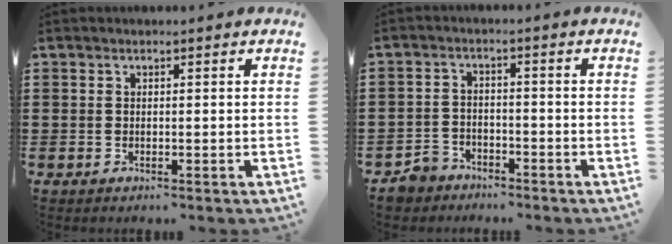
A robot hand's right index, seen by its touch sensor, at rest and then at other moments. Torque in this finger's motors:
{"motor_torque": [0.14, -0.11, 0.00, -0.01]}